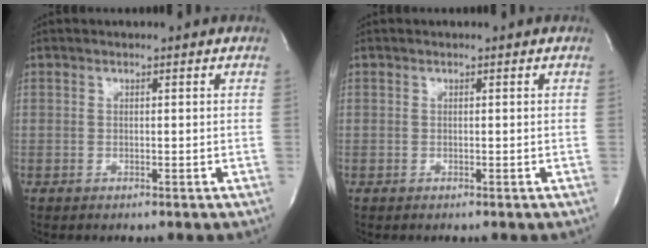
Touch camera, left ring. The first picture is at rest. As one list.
[{"total": 0.0}]